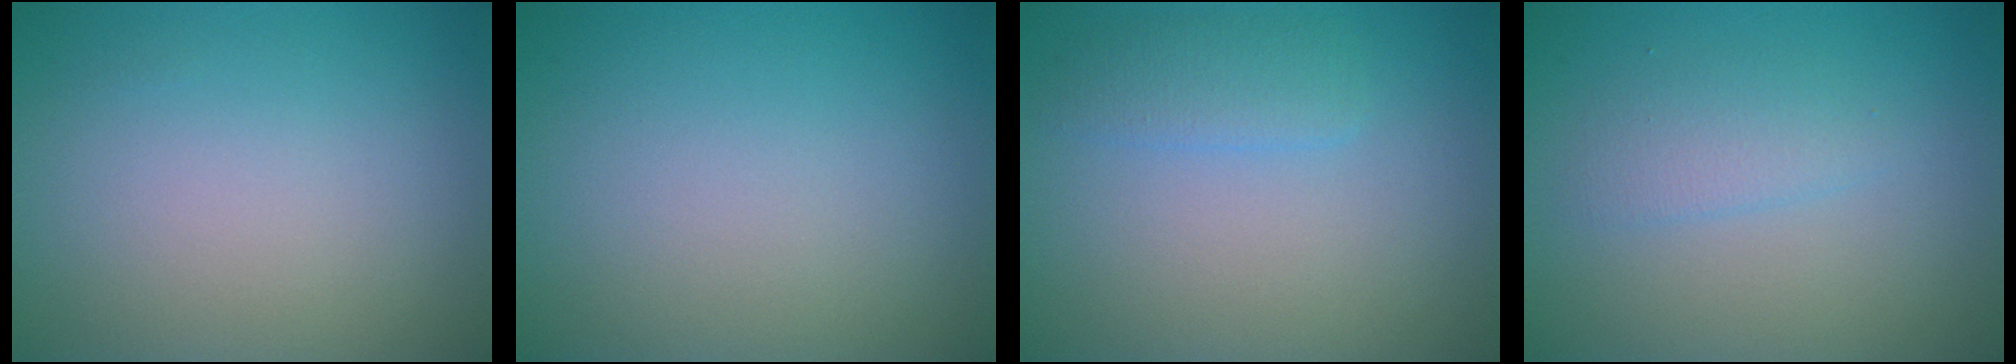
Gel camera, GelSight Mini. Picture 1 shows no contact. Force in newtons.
{"total": 0.0}
{"total": 1.9, "press": 1.9, "slide": 0.2}
{"total": 1.8, "press": 1.8, "slide": 0.1}